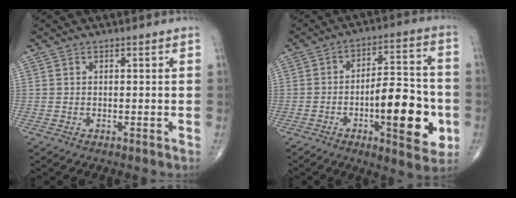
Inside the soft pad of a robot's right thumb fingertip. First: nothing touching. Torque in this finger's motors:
{"motor_torque": [1.13, 2.32, 1.68, -0.24, 0.13]}